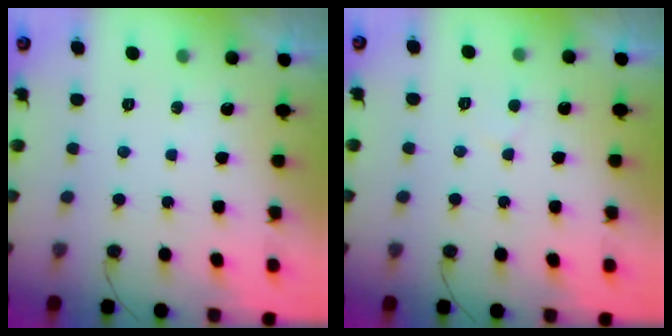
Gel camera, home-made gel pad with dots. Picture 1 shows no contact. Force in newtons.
{"total": 2.2, "press": 2.2, "slide": 0.2}